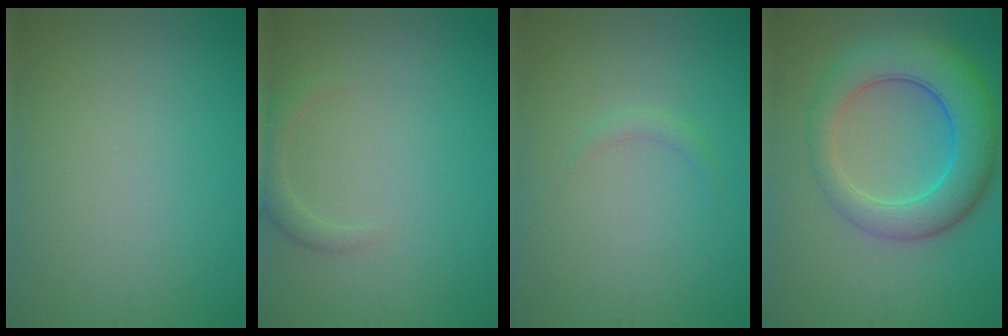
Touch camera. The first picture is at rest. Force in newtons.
{"total": 1.6, "press": 1.6, "slide": 0.1}
{"total": 0.8, "press": 0.8, "slide": 0.0}
{"total": 7.9, "press": 7.8, "slide": 0.3}